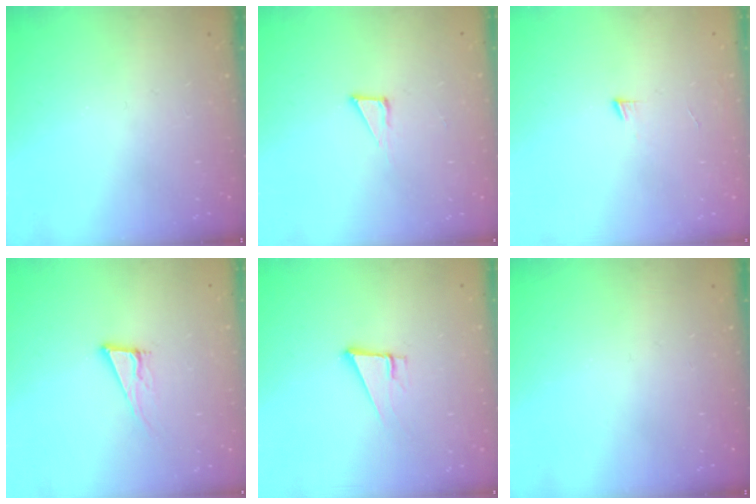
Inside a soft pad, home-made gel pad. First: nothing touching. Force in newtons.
{"total": 5.8, "press": 5.8, "slide": 0.2}
{"total": 4.0, "press": 3.9, "slide": 0.4}
{"total": 11.3, "press": 10.9, "slide": 3.3}
{"total": 6.8, "press": 6.3, "slide": 2.5}
{"total": 0.0}